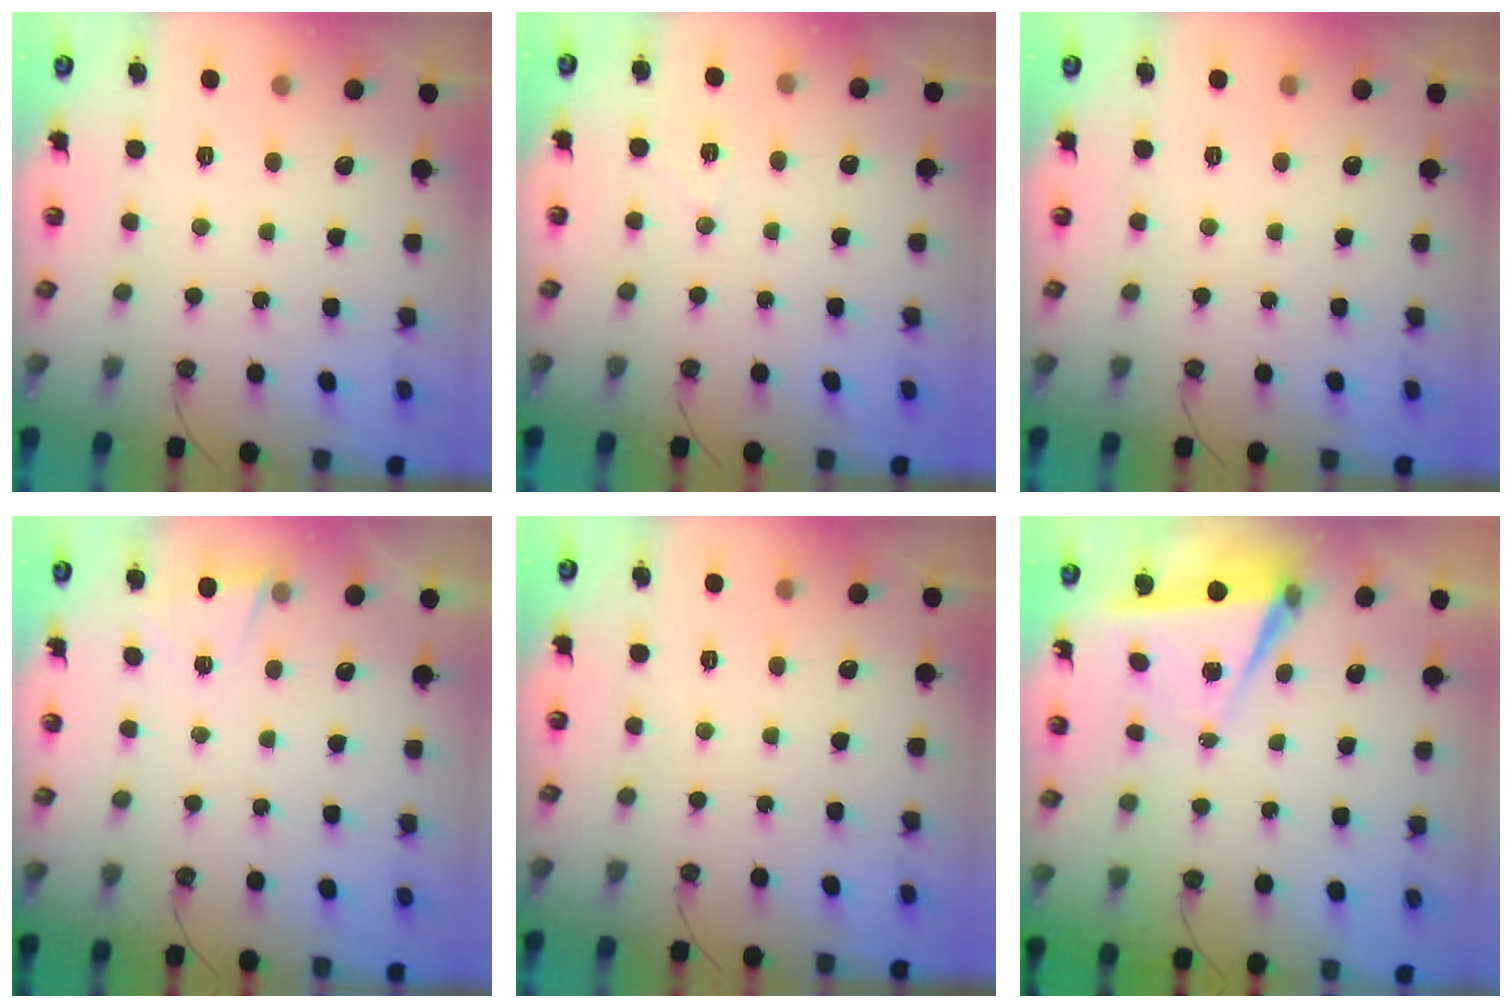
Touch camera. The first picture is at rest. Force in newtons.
{"total": 6.3, "press": 6.2, "slide": 1.1}
{"total": 0.0}
{"total": 1.5, "press": 1.3, "slide": 0.8}
{"total": 0.0}
{"total": 6.1, "press": 4.3, "slide": 4.3}